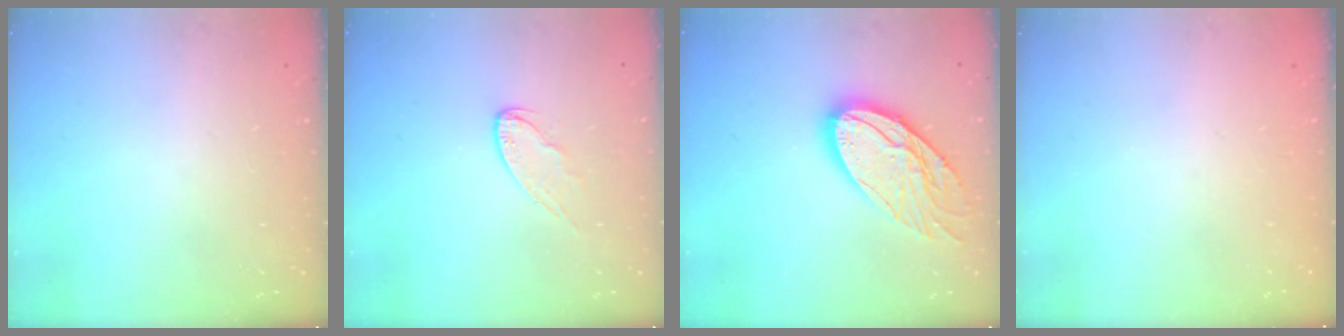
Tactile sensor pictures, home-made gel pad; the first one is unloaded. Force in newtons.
{"total": 6.3, "press": 6.3, "slide": 0.6}
{"total": 17.3, "press": 17.2, "slide": 1.8}
{"total": 0.0}